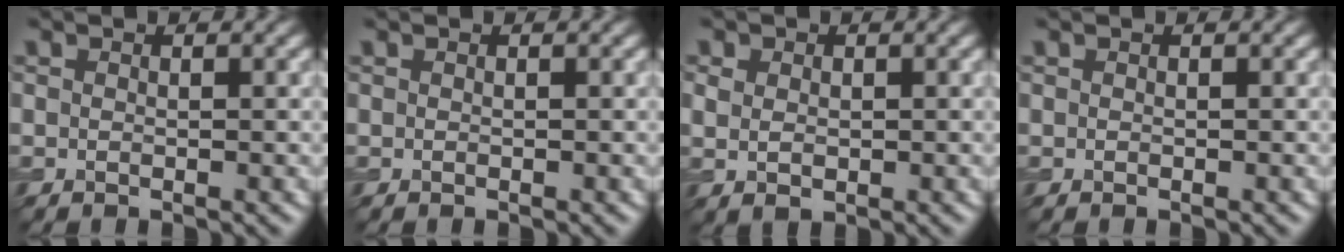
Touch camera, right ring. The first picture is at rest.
{"total": 0.0}
{"total": 2.1, "force": [0.6, 1.6, 1.3], "torque": [-0.024, 0.002, 0.014]}
{"total": 0.0}